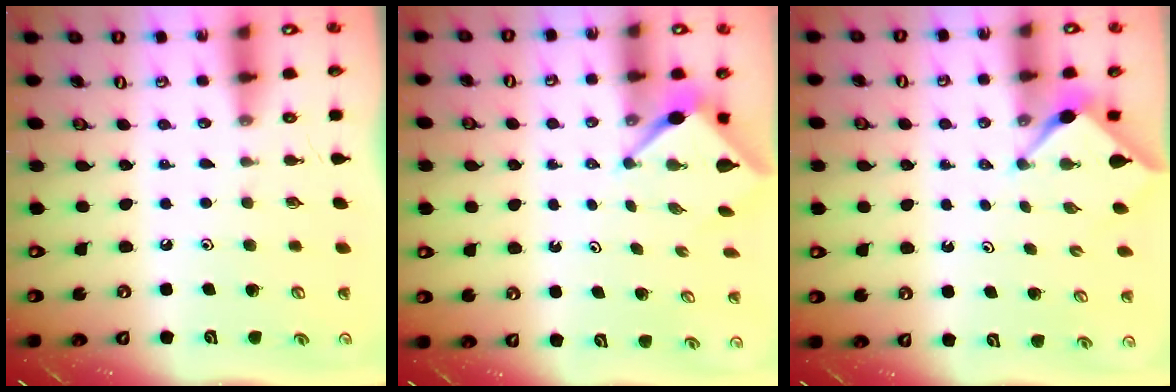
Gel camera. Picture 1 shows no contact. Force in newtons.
{"total": 3.1, "press": 3.0, "slide": 0.3}
{"total": 2.9, "press": 2.9, "slide": 0.3}